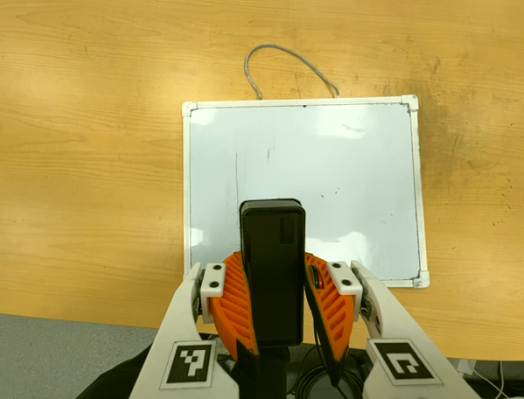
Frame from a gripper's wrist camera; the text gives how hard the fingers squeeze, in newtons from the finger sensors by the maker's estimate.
{"total": 6.7, "left": 5.9, "right": 7.4}